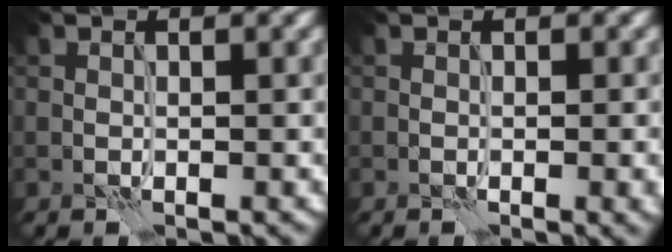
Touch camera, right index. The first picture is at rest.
{"total": 1.3, "force": [-0.1, 0.5, 1.2], "torque": [-0.006, 0.001, -0.002]}